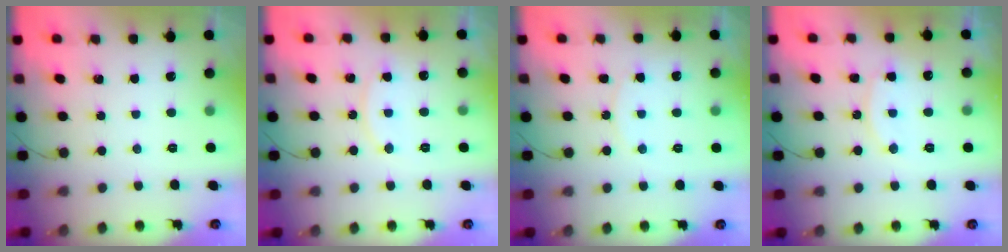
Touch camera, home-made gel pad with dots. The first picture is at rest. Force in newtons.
{"total": 7.8, "press": 7.8, "slide": 0.6}
{"total": 7.4, "press": 7.3, "slide": 0.6}
{"total": 10.0, "press": 10.0, "slide": 0.8}